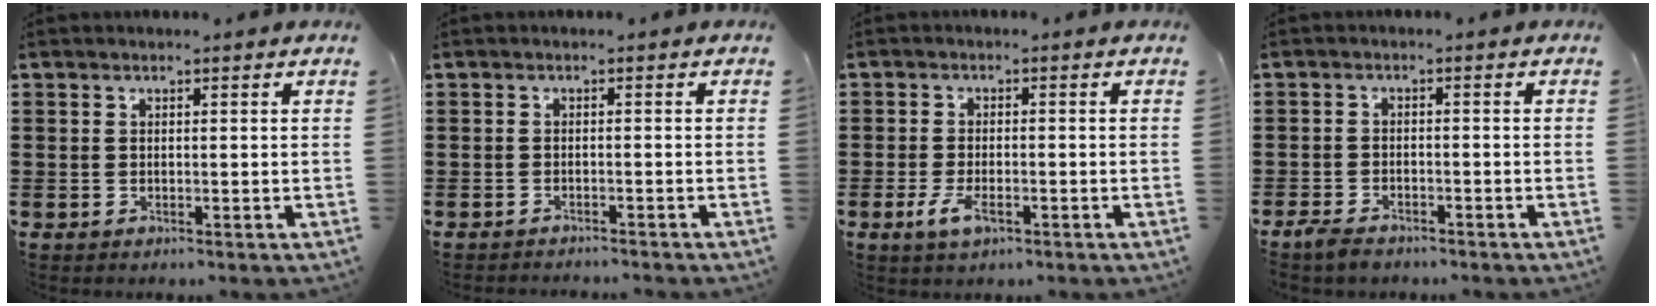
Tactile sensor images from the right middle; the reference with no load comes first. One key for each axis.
{"total": 0.9, "fx": -0.9, "fy": -0.3, "fz": 0.0, "tx": -0.001, "ty": 0.000, "tz": -0.018}
{"total": 3.5, "fx": -1.4, "fy": 1.3, "fz": 2.9, "tx": -0.070, "ty": -0.007, "tz": -0.029}
{"total": 2.4, "fx": -2.1, "fy": 0.8, "fz": 0.8, "tx": -0.031, "ty": 0.000, "tz": -0.047}